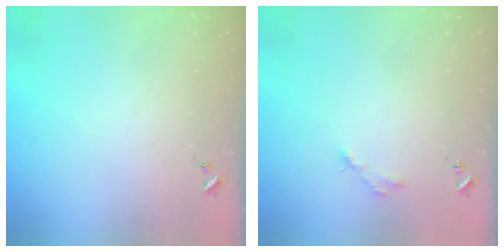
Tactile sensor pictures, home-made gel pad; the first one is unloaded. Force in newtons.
{"total": 2.8, "press": 2.8, "slide": 0.4}